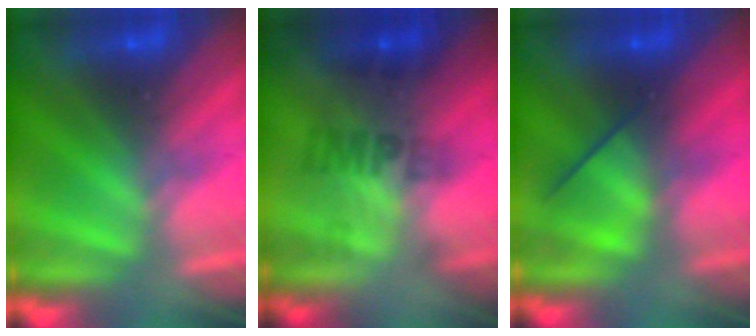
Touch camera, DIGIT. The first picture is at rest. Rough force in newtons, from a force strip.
{"total": 2.3}
{"total": 2.8}